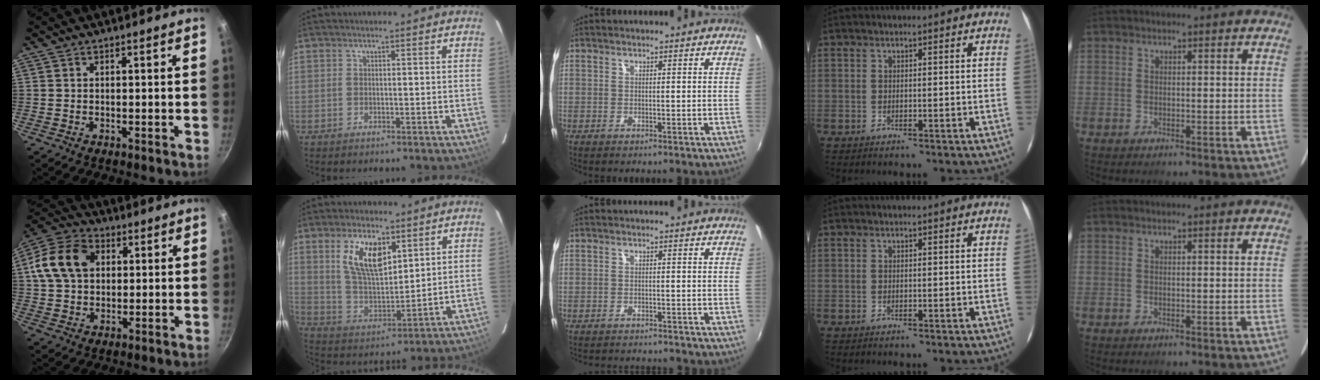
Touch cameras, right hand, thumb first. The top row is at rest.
{"thumb": {"total": 13.3, "force": [3.0, 9.9, 8.3], "torque": [-0.140, 0.016, 0.040]}, "index": {"total": 11.7, "force": [5.4, 5.3, 8.9], "torque": [-0.166, 0.007, 0.113]}, "middle": {"total": 5.6, "force": [-5.3, 1.0, 1.5], "torque": [-0.042, -0.011, -0.078]}}